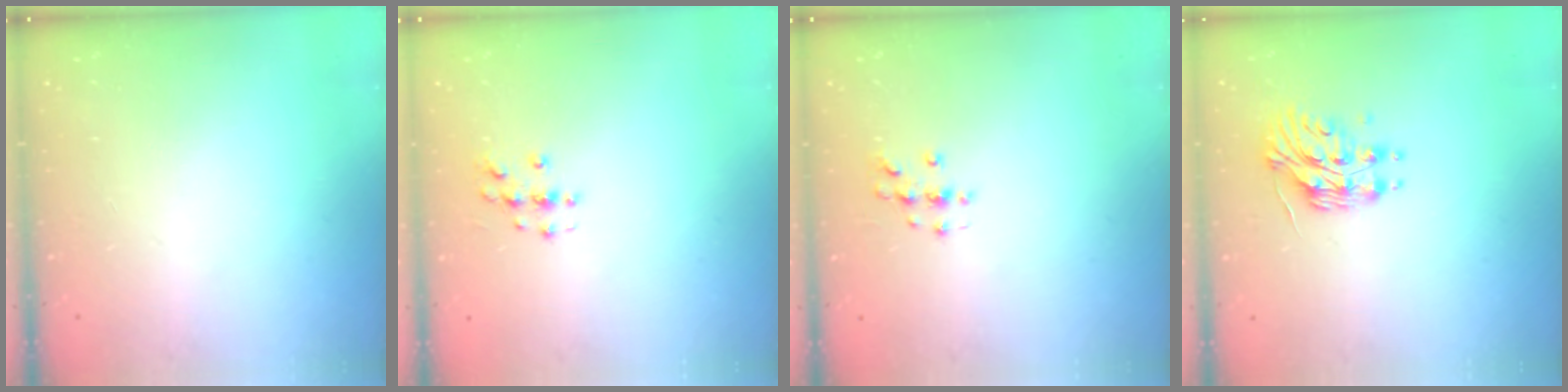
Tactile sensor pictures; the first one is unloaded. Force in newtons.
{"total": 2.8, "press": 2.8, "slide": 0.3}
{"total": 3.2, "press": 3.2, "slide": 0.3}
{"total": 11.0, "press": 11.0, "slide": 0.9}